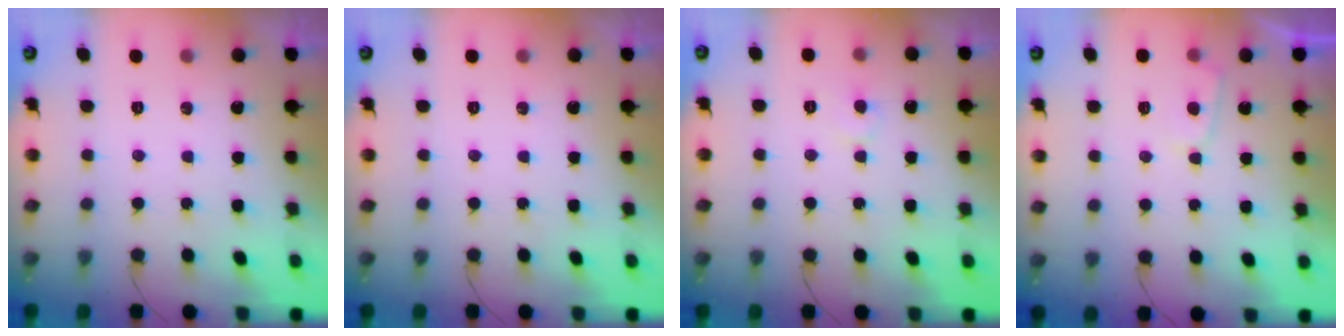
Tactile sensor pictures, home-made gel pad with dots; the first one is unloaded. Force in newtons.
{"total": 0.0}
{"total": 5.1, "press": 5.0, "slide": 0.5}
{"total": 3.2, "press": 3.2, "slide": 0.3}